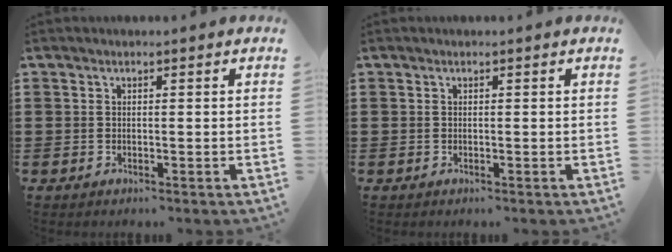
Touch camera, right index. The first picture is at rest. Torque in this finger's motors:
{"motor_torque": [0.00, 0.00, 0.00, 0.00]}